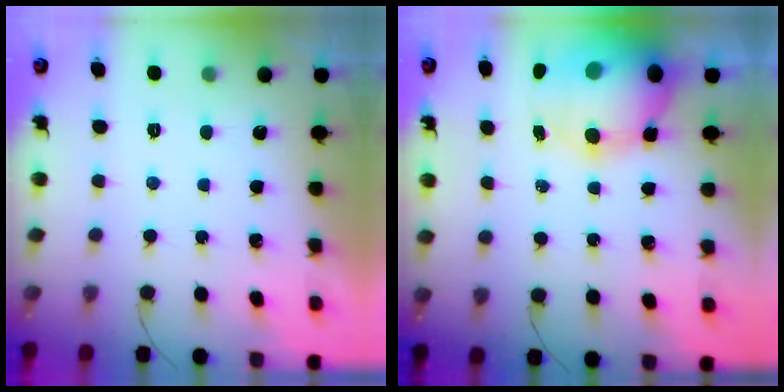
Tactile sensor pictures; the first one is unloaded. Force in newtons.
{"total": 18.0, "press": 16.0, "slide": 8.2}